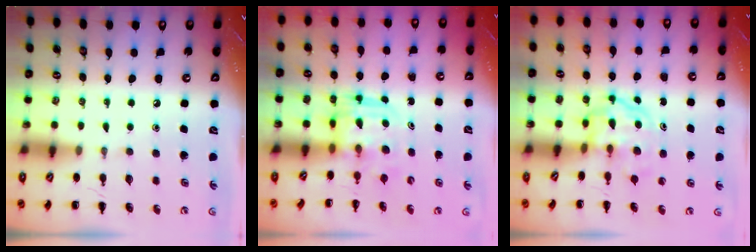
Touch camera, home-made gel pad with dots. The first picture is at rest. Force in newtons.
{"total": 3.1, "press": 3.1, "slide": 0.2}
{"total": 3.7, "press": 3.6, "slide": 0.4}